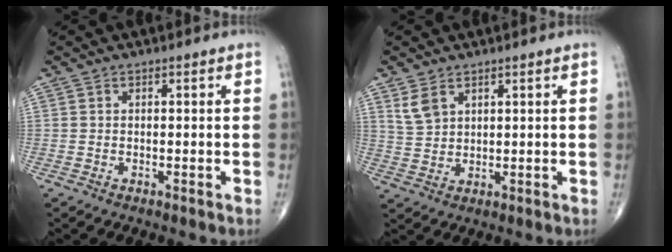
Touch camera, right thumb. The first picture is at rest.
{"total": 4.2, "force": [2.5, 2.6, 2.2], "torque": [-0.040, -0.009, 0.059]}